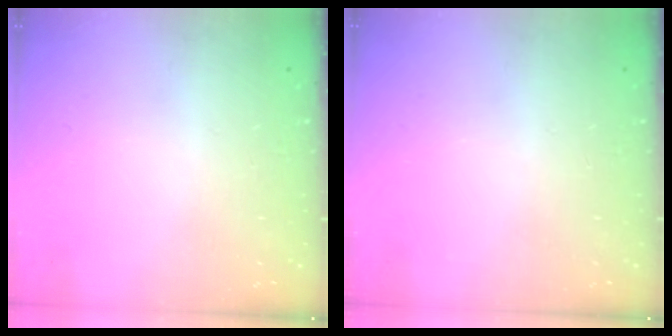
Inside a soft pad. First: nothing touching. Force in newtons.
{"total": 0.0}